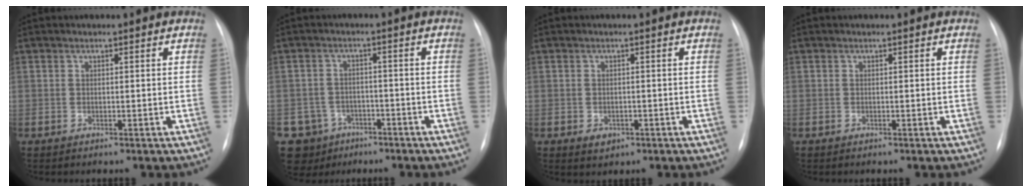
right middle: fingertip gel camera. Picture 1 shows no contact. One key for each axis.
{"total": 7.3, "fx": -4.1, "fy": 6.1, "fz": 0.3, "tx": -0.006, "ty": 0.012, "tz": -0.057}
{"total": 2.1, "fx": -0.9, "fy": 1.5, "fz": 1.0, "tx": -0.011, "ty": 0.002, "tz": -0.004}
{"total": 1.0, "fx": -0.9, "fy": 0.4, "fz": 0.3, "tx": -0.008, "ty": -0.001, "tz": -0.011}